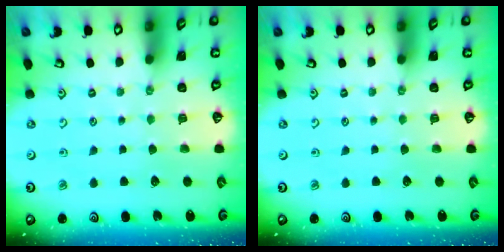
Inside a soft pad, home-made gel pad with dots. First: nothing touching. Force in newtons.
{"total": 0.0}